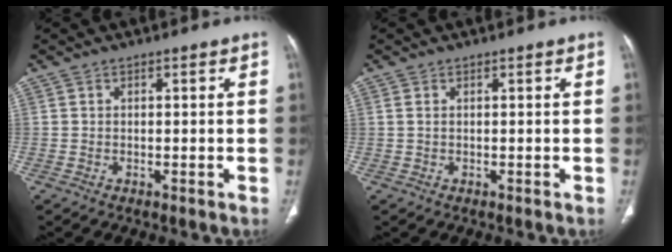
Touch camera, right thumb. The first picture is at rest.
{"total": 0.7, "force": [0.3, 0.3, 0.5], "torque": [-0.014, 0.007, 0.007]}